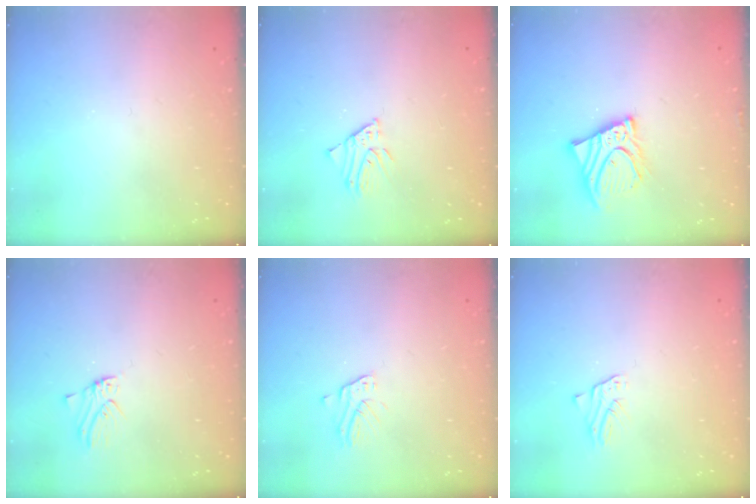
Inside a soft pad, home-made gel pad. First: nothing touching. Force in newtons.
{"total": 3.2, "press": 3.1, "slide": 0.3}
{"total": 11.0, "press": 10.8, "slide": 1.7}
{"total": 0.0}
{"total": 2.2, "press": 2.2, "slide": 0.2}
{"total": 1.4, "press": 1.4, "slide": 0.0}